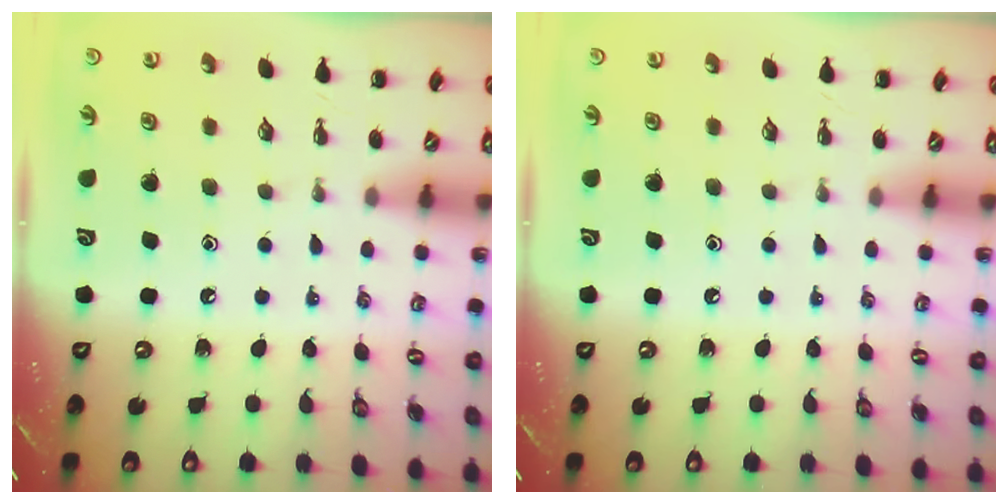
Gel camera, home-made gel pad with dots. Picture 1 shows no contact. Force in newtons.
{"total": 0.0}